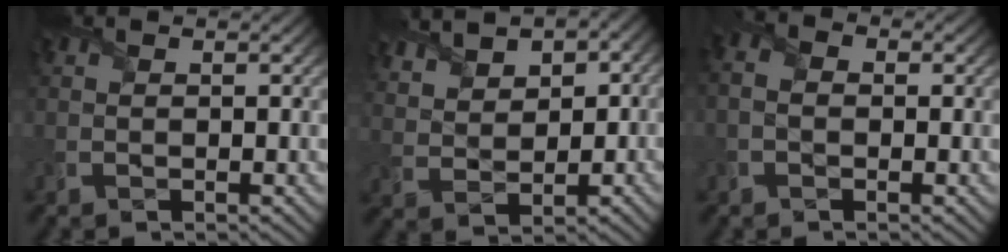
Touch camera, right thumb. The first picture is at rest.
{"total": 7.2, "force": [4.8, 4.3, 3.3], "torque": [-0.096, 0.005, 0.097]}
{"total": 2.8, "force": [-0.2, 2.1, 1.8], "torque": [-0.039, 0.008, -0.016]}